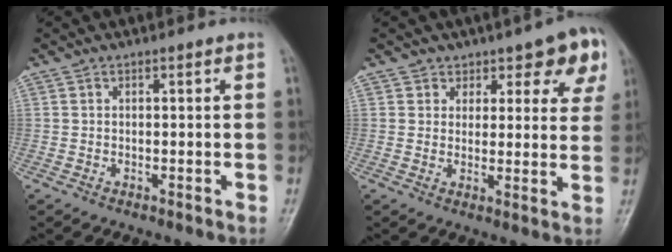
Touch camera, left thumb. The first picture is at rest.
{"total": 7.7, "force": [4.9, 5.1, 3.1], "torque": [0.015, -0.023, 0.052]}